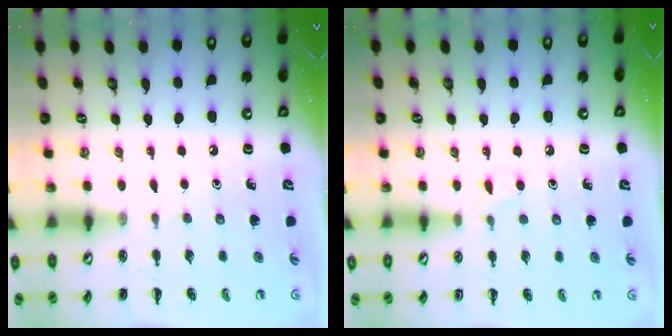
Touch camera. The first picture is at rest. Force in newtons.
{"total": 3.9, "press": 3.6, "slide": 1.4}